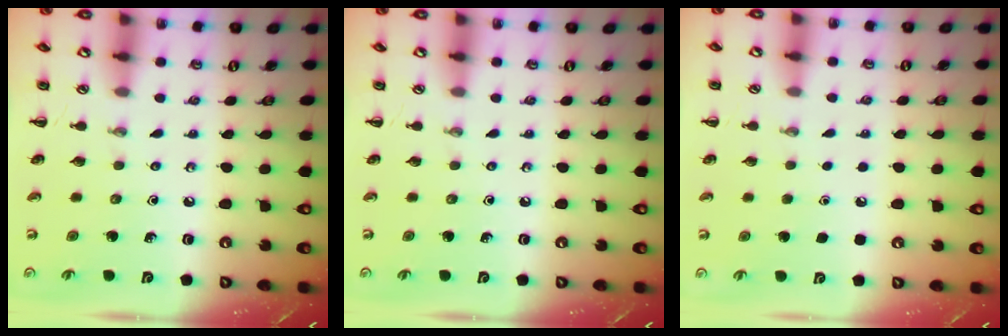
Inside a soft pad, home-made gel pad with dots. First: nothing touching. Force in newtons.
{"total": 0.0}
{"total": 1.6, "press": 1.6, "slide": 0.1}